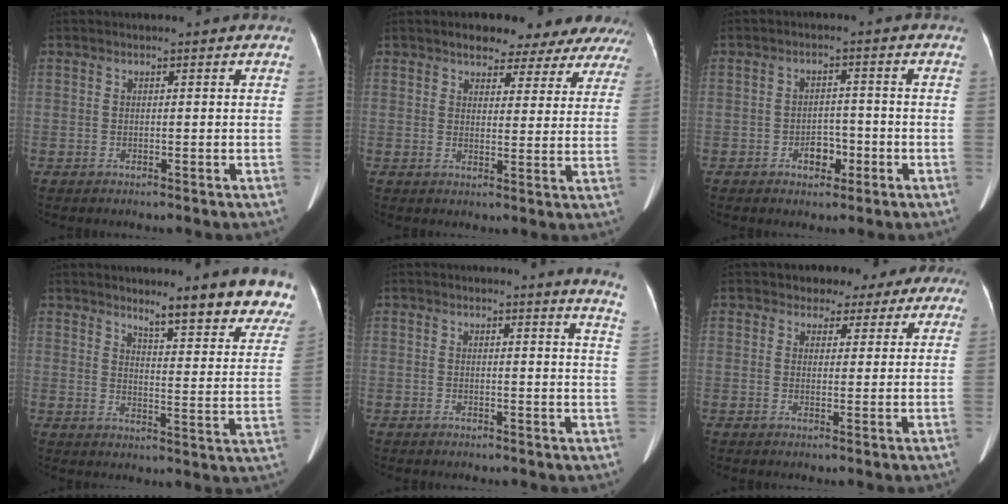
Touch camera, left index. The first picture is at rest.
{"total": 14.0, "force": [12.4, 4.6, 4.5], "torque": [-0.022, -0.012, 0.119]}
{"total": 3.6, "force": [-2.3, 2.2, 1.7], "torque": [-0.020, -0.012, -0.034]}
{"total": 13.6, "force": [12.1, 1.5, 6.0], "torque": [-0.042, -0.064, 0.129]}
{"total": 7.2, "force": [6.6, -1.2, 2.6], "torque": [-0.019, -0.085, 0.039]}
{"total": 7.0, "force": [5.1, 4.5, 1.3], "torque": [0.004, -0.002, 0.044]}